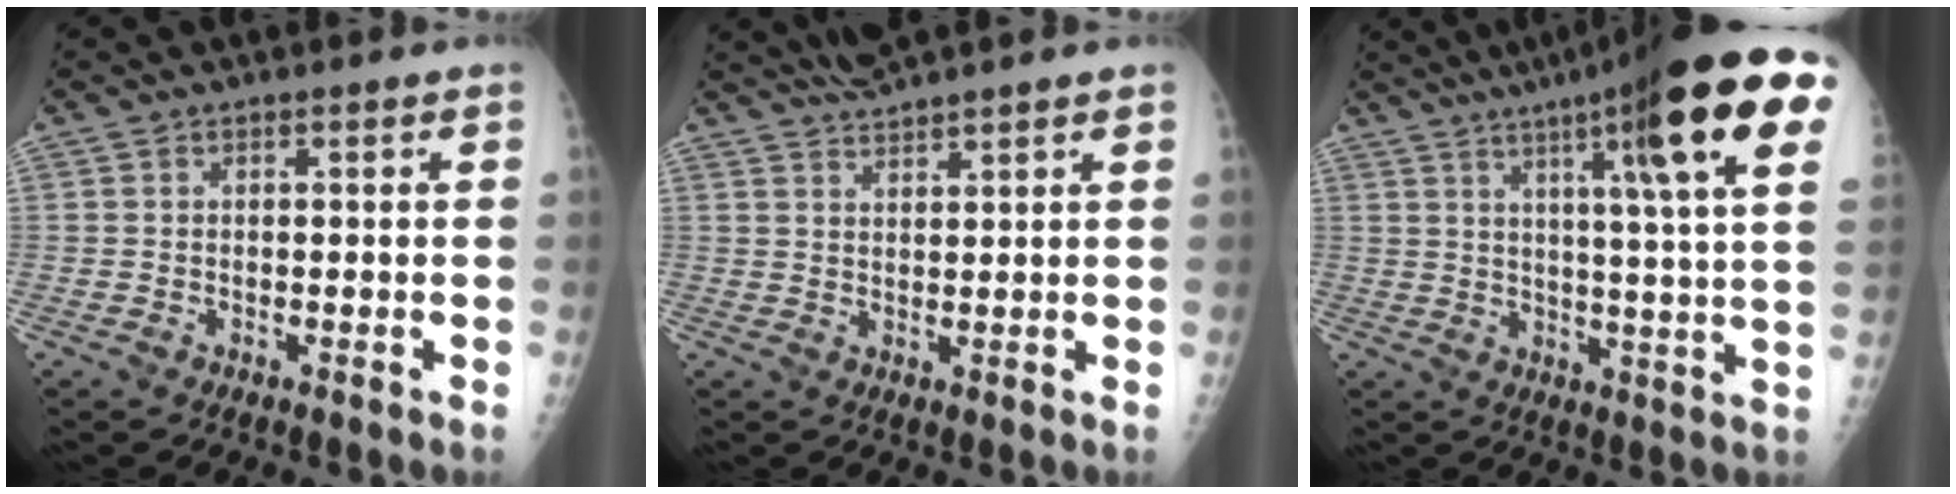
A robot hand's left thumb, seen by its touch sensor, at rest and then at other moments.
{"total": 4.5, "force": [4.3, -0.1, 1.6], "torque": [-0.029, 0.001, 0.083]}
{"total": 24.0, "force": [11.2, 2.8, 21.0], "torque": [-0.295, -0.018, 0.147]}